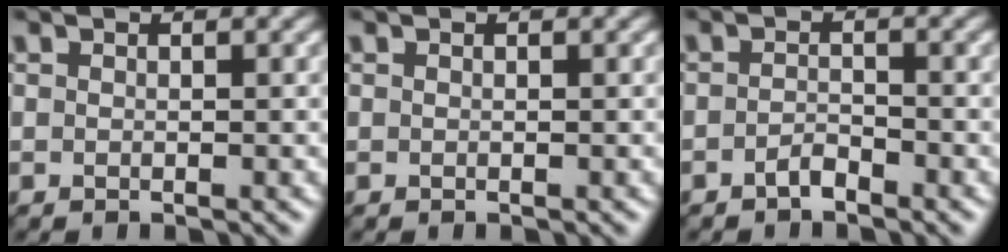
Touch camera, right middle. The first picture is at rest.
{"total": 0.0}
{"total": 1.3, "force": [-1.0, 0.4, 0.7], "torque": [-0.015, 0.004, -0.020]}